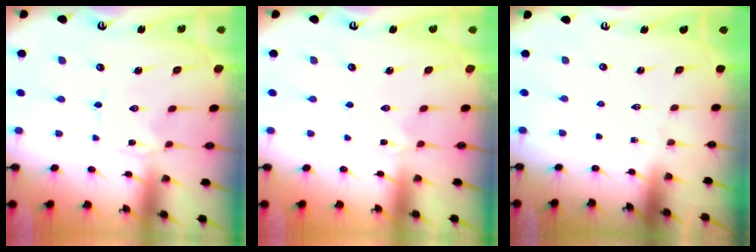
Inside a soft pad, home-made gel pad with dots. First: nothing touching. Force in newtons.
{"total": 0.0}
{"total": 0.0}